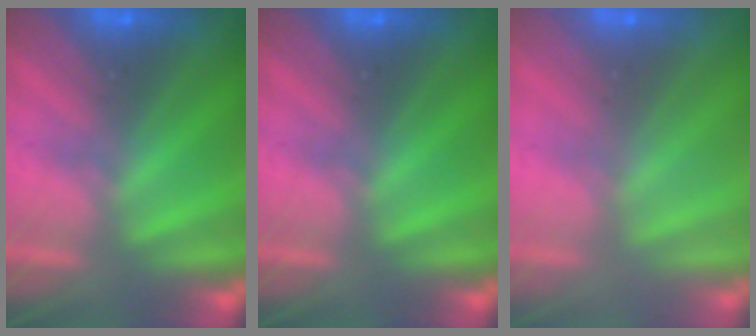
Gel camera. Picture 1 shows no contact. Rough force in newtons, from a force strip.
{"total": 0.0}
{"total": 3.3}